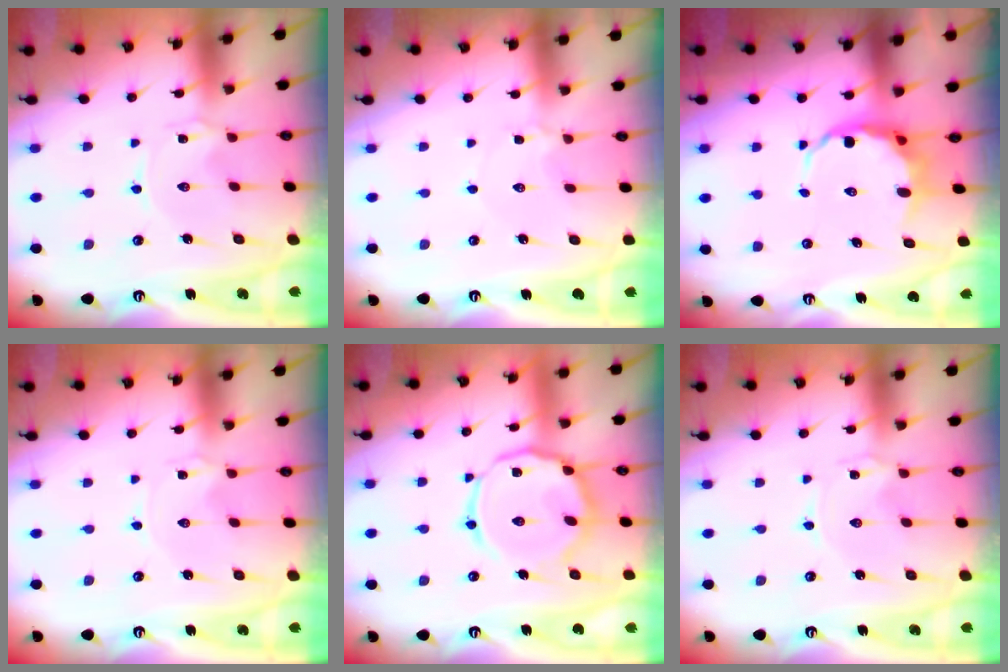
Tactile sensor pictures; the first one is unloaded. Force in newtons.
{"total": 2.7, "press": 2.7, "slide": 0.3}
{"total": 6.6, "press": 6.1, "slide": 2.5}
{"total": 0.0}
{"total": 13.9, "press": 13.8, "slide": 1.1}
{"total": 0.0}